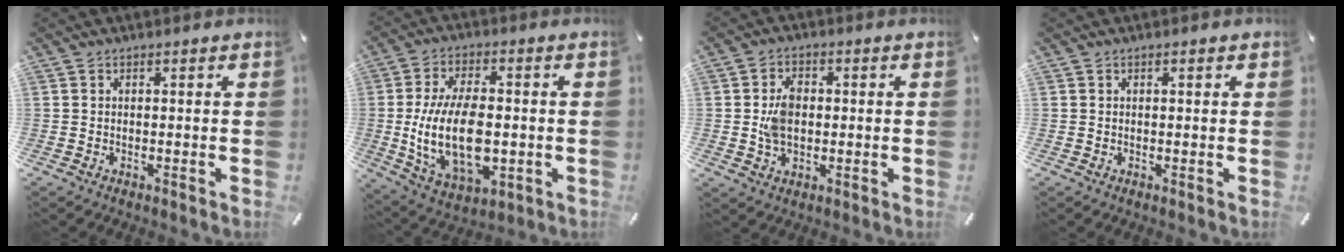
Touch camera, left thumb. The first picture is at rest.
{"total": 18.6, "force": [-1.9, 10.7, 15.1], "torque": [-0.291, -0.012, -0.029]}
{"total": 6.6, "force": [0.0, 4.7, 4.6], "torque": [-0.091, 0.006, -0.004]}
{"total": 0.6, "force": [0.2, 0.1, 0.6], "torque": [-0.012, 0.002, 0.003]}